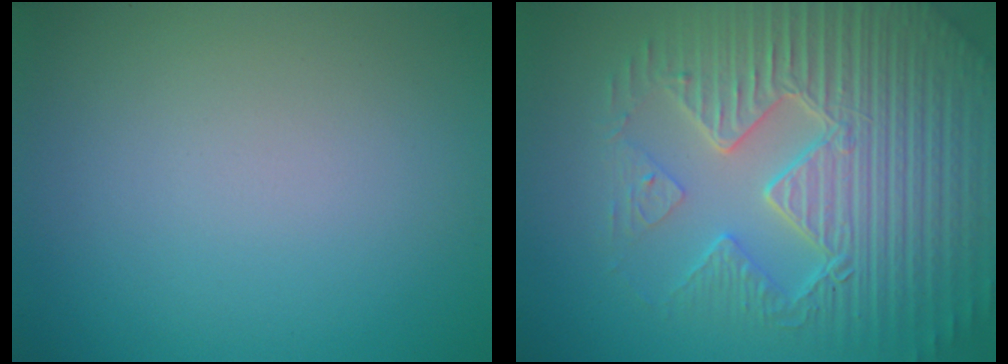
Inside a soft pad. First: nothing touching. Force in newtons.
{"total": 9.0, "press": 6.4, "slide": 6.3}